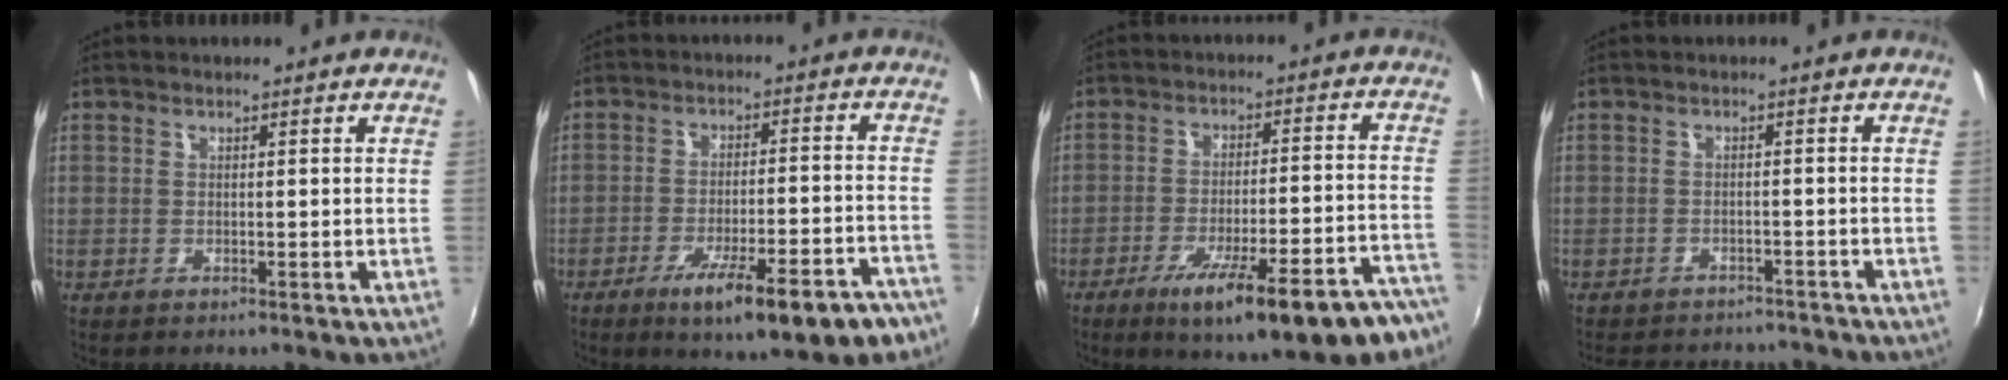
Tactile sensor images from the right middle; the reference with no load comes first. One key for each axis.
{"total": 15.3, "fx": -10.1, "fy": 3.1, "fz": 11.0, "tx": -0.175, "ty": -0.028, "tz": -0.142}
{"total": 19.6, "fx": -13.8, "fy": 3.5, "fz": 13.5, "tx": -0.203, "ty": -0.035, "tz": -0.188}
{"total": 11.5, "fx": -10.1, "fy": 3.9, "fz": 3.6, "tx": -0.085, "ty": -0.004, "tz": -0.136}